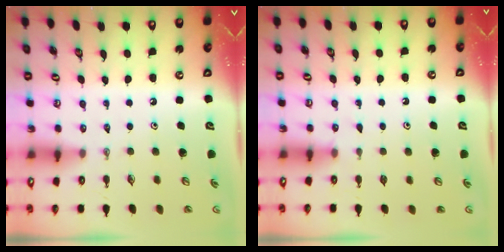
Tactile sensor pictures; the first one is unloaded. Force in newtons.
{"total": 1.7, "press": 1.6, "slide": 0.2}